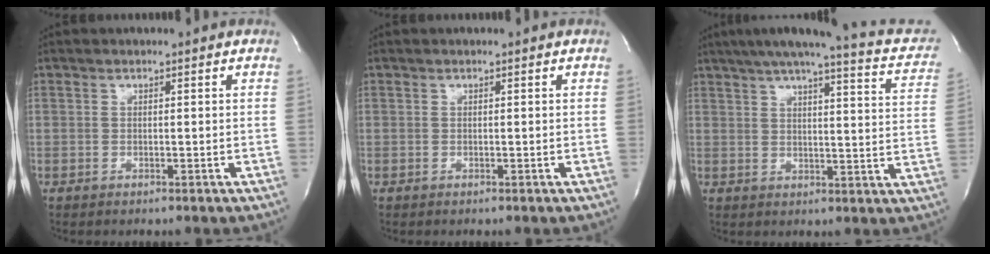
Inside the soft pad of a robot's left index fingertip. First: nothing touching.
{"total": 0.0}
{"total": 19.2, "force": [15.4, 3.2, 11.1], "torque": [-0.150, 0.009, 0.175]}